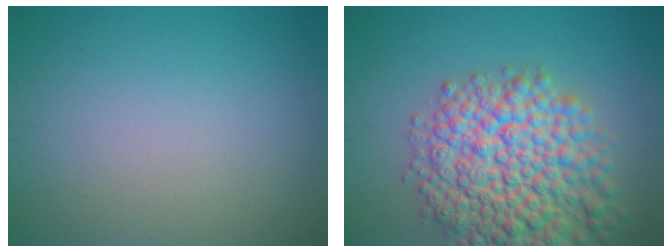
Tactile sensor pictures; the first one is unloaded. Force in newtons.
{"total": 10.8, "press": 10.8, "slide": 0.4}